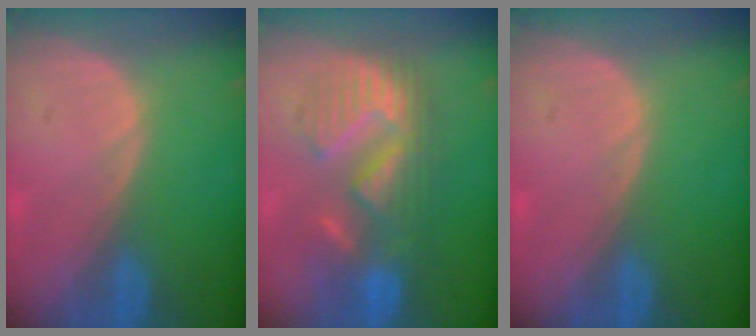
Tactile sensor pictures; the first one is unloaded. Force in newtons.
{"total": 9.6, "press": 9.6, "slide": 0.3}
{"total": 0.0}